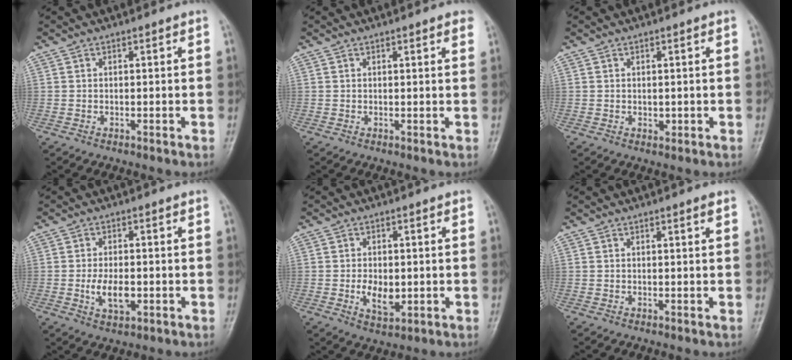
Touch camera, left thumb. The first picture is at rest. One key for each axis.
{"total": 2.2, "fx": 1.6, "fy": 0.4, "fz": 1.5, "tx": -0.012, "ty": 0.000, "tz": 0.015}
{"total": 1.0, "fx": 0.1, "fy": 0.8, "fz": 0.7, "tx": -0.007, "ty": -0.001, "tz": 0.005}
{"total": 5.4, "fx": -1.1, "fy": 2.9, "fz": 4.5, "tx": -0.080, "ty": -0.003, "tz": -0.016}
{"total": 5.5, "fx": -0.6, "fy": 3.4, "fz": 4.3, "tx": -0.065, "ty": -0.007, "tz": -0.006}
{"total": 0.9, "fx": 0.6, "fy": 0.0, "fz": 0.7, "tx": -0.010, "ty": -0.003, "tz": 0.008}